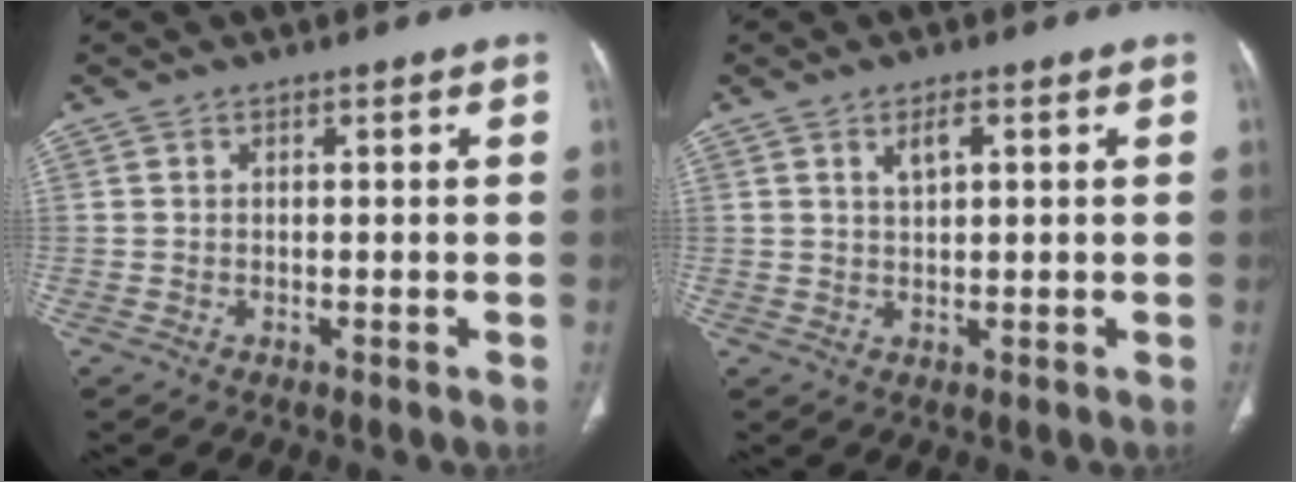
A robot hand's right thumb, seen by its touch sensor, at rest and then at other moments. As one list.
[{"total": 2.7, "force": [1.2, 1.1, 2.2], "torque": [-0.039, -0.003, 0.026]}]